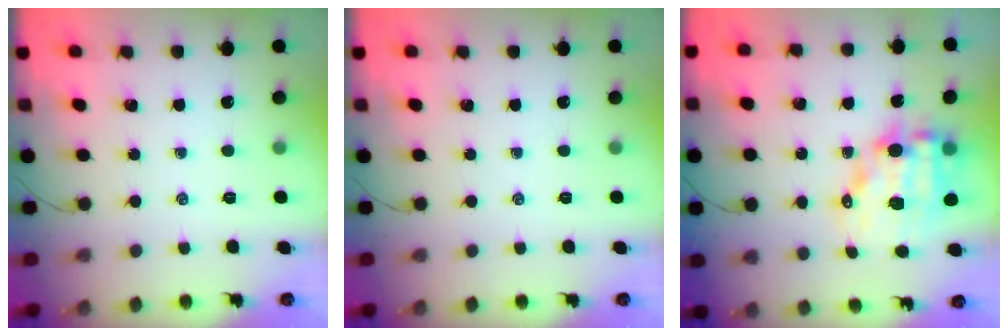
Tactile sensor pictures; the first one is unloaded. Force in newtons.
{"total": 0.0}
{"total": 12.7, "press": 12.3, "slide": 3.2}